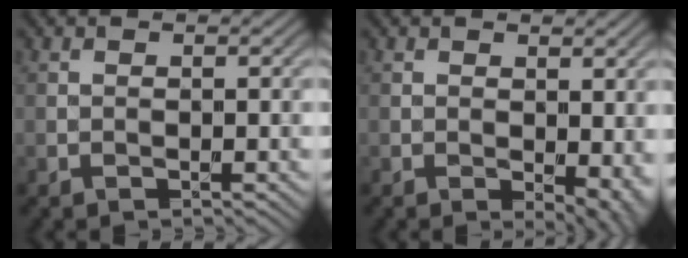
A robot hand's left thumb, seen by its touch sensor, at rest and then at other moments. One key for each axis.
{"total": 4.1, "fx": -0.6, "fy": 2.1, "fz": 3.4, "tx": -0.042, "ty": -0.011, "tz": -0.004}